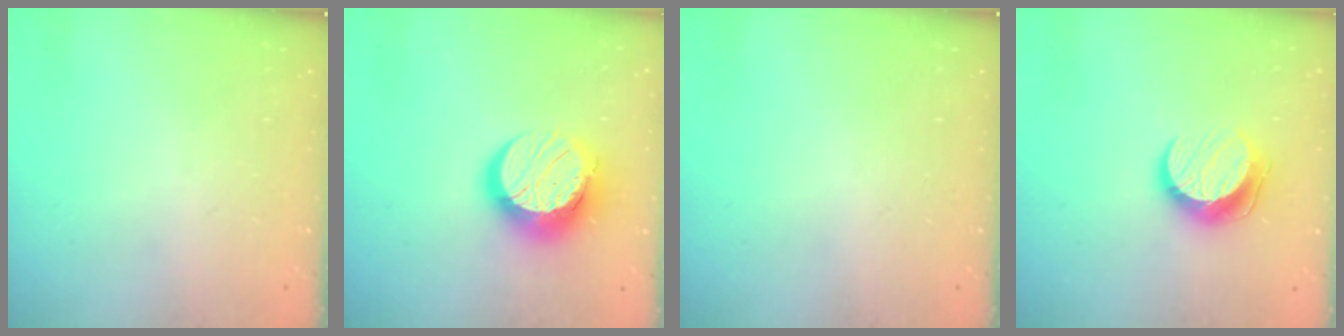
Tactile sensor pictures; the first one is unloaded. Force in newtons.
{"total": 16.1, "press": 16.0, "slide": 1.3}
{"total": 0.0}
{"total": 10.2, "press": 10.2, "slide": 0.9}